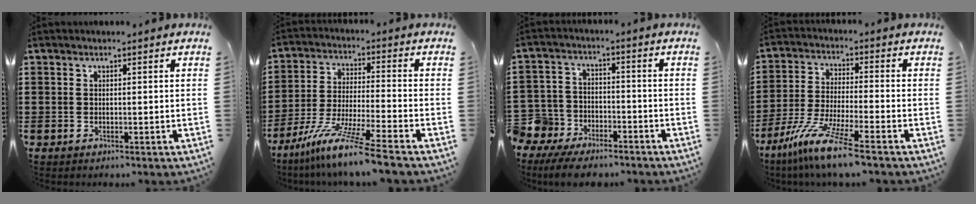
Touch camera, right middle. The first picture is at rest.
{"total": 10.1, "force": [-8.3, -0.8, 5.7], "torque": [-0.116, -0.007, -0.168]}
{"total": 8.0, "force": [-7.0, 3.7, 1.0], "torque": [-0.044, 0.024, -0.145]}
{"total": 9.5, "force": [-7.2, 0.0, 6.2], "torque": [-0.135, -0.012, -0.146]}